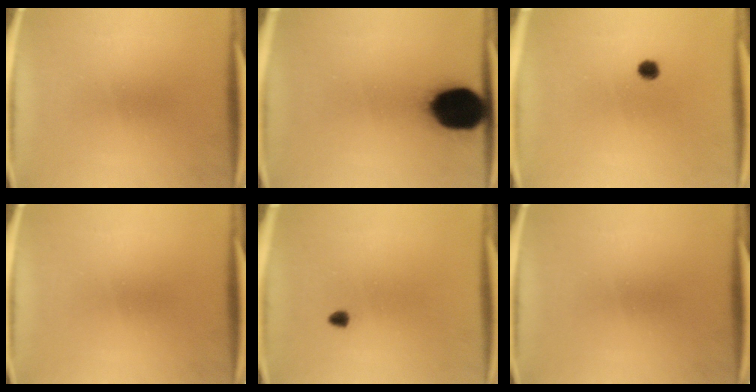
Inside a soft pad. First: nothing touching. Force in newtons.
{"total": 19.4}
{"total": 1.4}
{"total": 0.0}
{"total": 0.9}
{"total": 0.0}